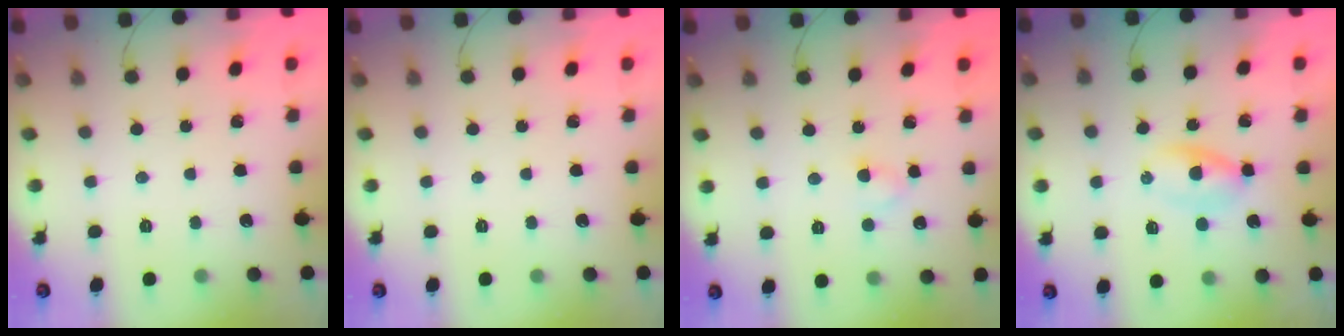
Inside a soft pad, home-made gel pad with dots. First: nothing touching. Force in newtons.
{"total": 0.0}
{"total": 2.7, "press": 2.5, "slide": 1.2}
{"total": 2.8, "press": 2.5, "slide": 1.3}